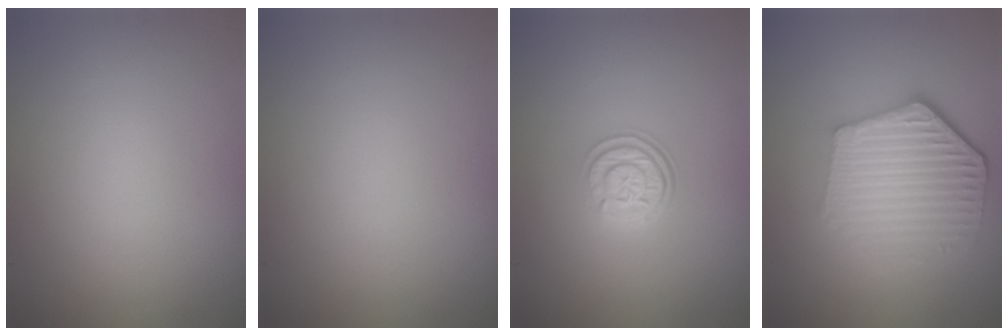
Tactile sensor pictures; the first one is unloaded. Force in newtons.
{"total": 0.0}
{"total": 3.0, "press": 2.4, "slide": 1.8}
{"total": 6.1, "press": 4.5, "slide": 4.1}